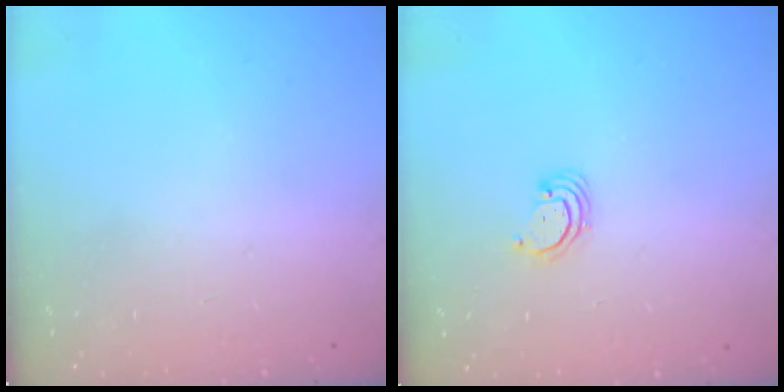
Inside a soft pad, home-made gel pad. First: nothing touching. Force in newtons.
{"total": 2.3, "press": 2.3, "slide": 0.2}